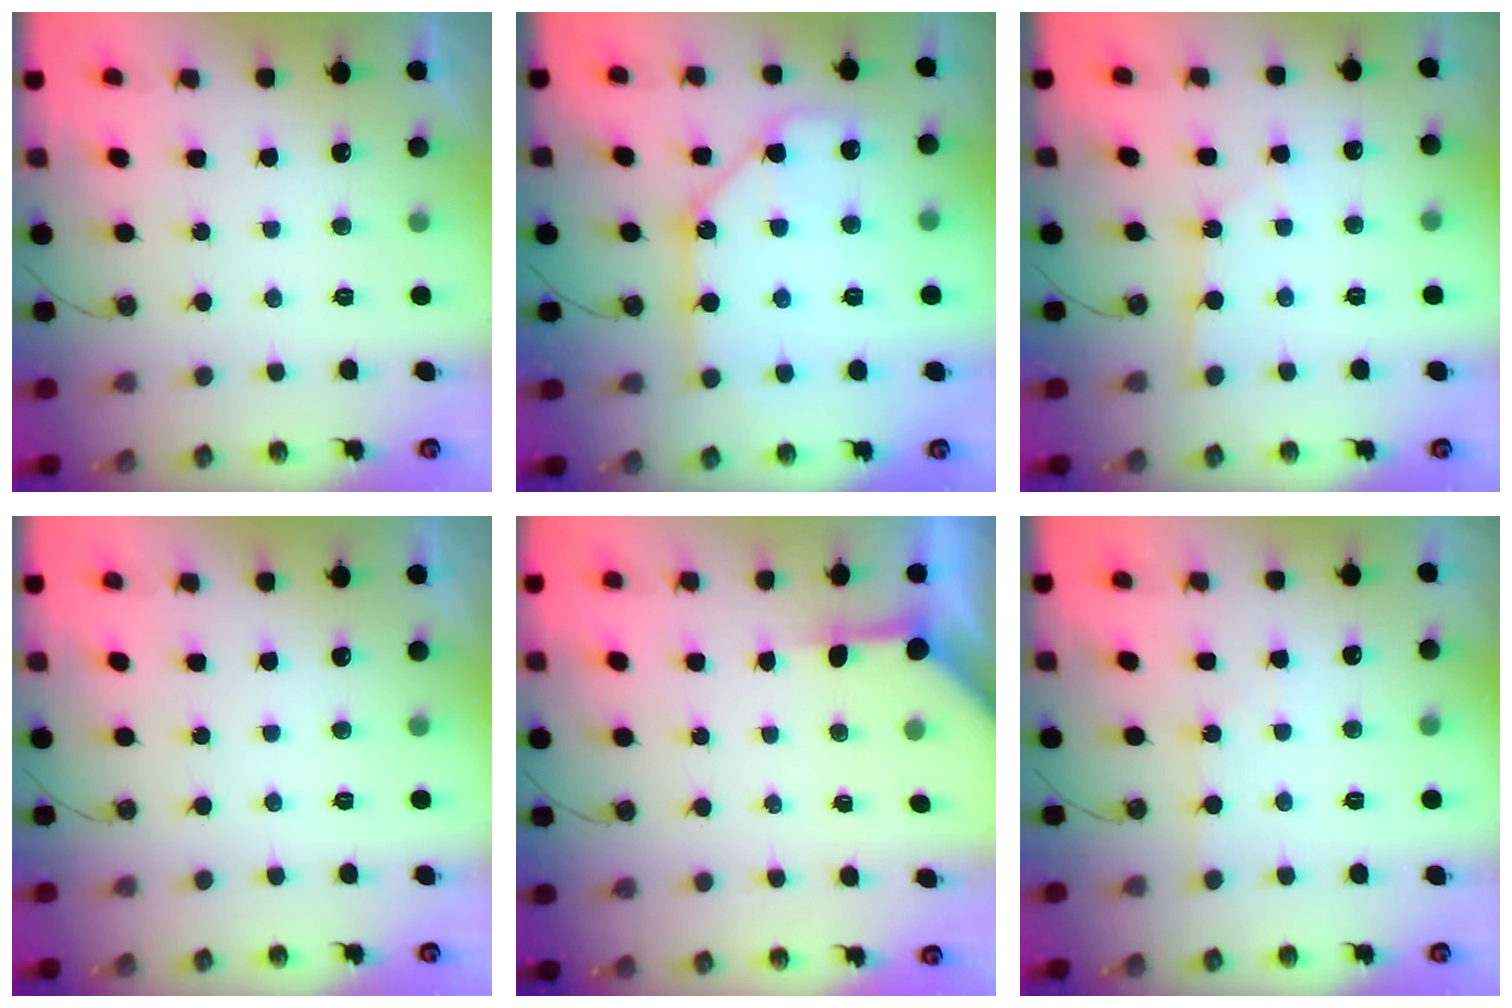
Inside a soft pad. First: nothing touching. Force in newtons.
{"total": 11.5, "press": 11.4, "slide": 1.2}
{"total": 1.3, "press": 1.3, "slide": 0.1}
{"total": 0.0}
{"total": 4.0, "press": 3.9, "slide": 0.5}
{"total": 2.1, "press": 2.0, "slide": 0.3}